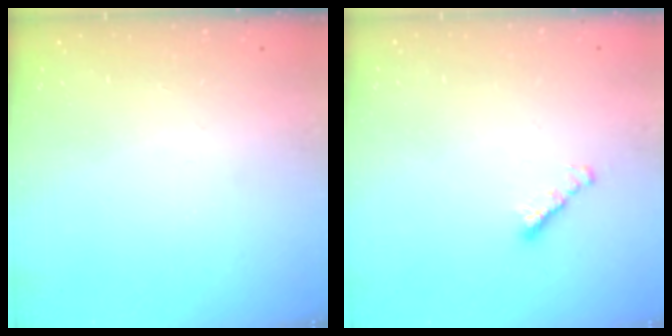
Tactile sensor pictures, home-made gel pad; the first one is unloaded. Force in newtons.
{"total": 2.5, "press": 2.5, "slide": 0.5}